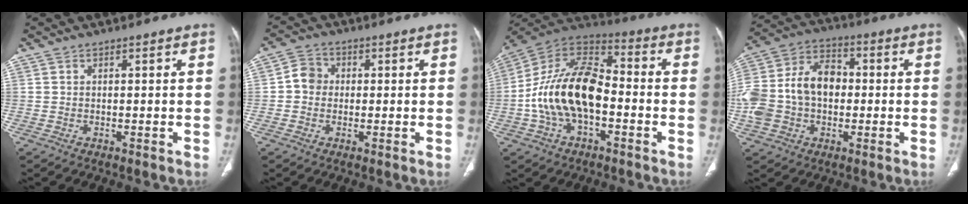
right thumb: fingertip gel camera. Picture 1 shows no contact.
{"total": 4.3, "force": [-0.1, 3.9, 1.8], "torque": [-0.016, 0.010, -0.010]}
{"total": 19.2, "force": [-3.2, 11.0, 15.4], "torque": [-0.276, 0.044, -0.061]}
{"total": 17.8, "force": [-0.9, 12.7, 12.4], "torque": [-0.246, 0.040, -0.018]}